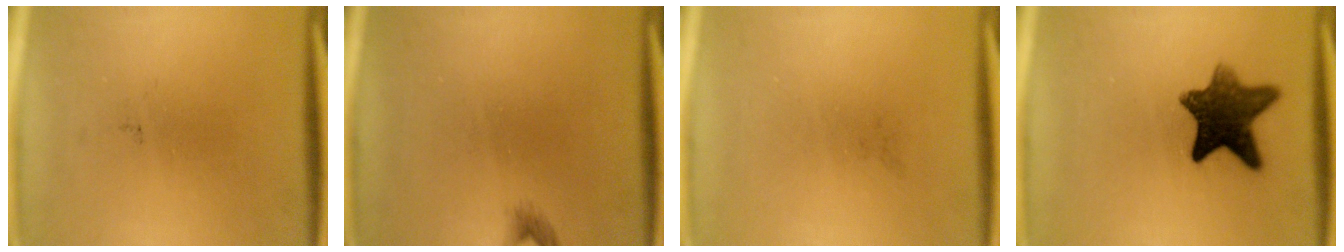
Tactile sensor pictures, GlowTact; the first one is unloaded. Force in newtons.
{"total": 0.9}
{"total": 0.0}
{"total": 10.4}